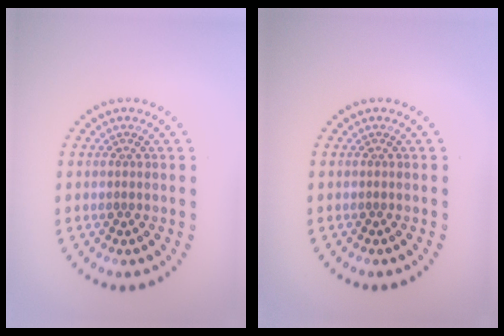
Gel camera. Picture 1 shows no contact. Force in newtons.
{"total": 0.0}